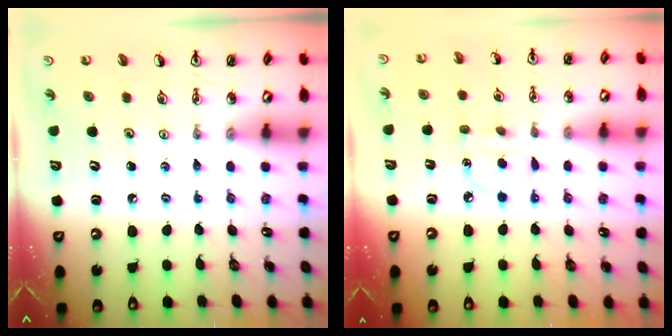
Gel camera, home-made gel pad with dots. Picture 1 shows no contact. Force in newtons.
{"total": 6.8, "press": 6.8, "slide": 0.7}